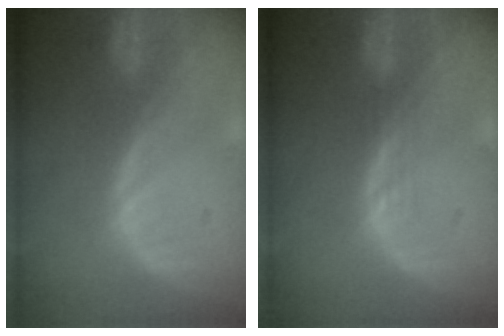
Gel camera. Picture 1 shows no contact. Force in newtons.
{"total": 1.1, "press": 1.1, "slide": 0.1}